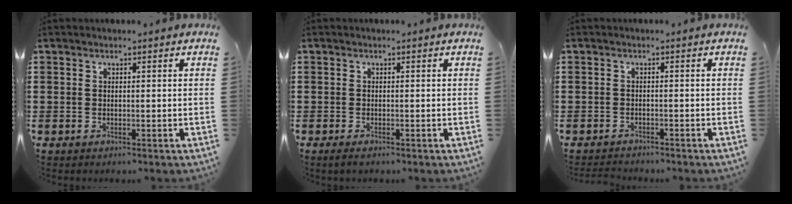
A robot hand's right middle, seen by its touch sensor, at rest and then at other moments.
{"total": 0.8, "force": [-0.6, 0.1, 0.6], "torque": [-0.012, -0.006, -0.010]}
{"total": 1.6, "force": [-1.6, 0.1, 0.0], "torque": [-0.007, -0.002, -0.033]}